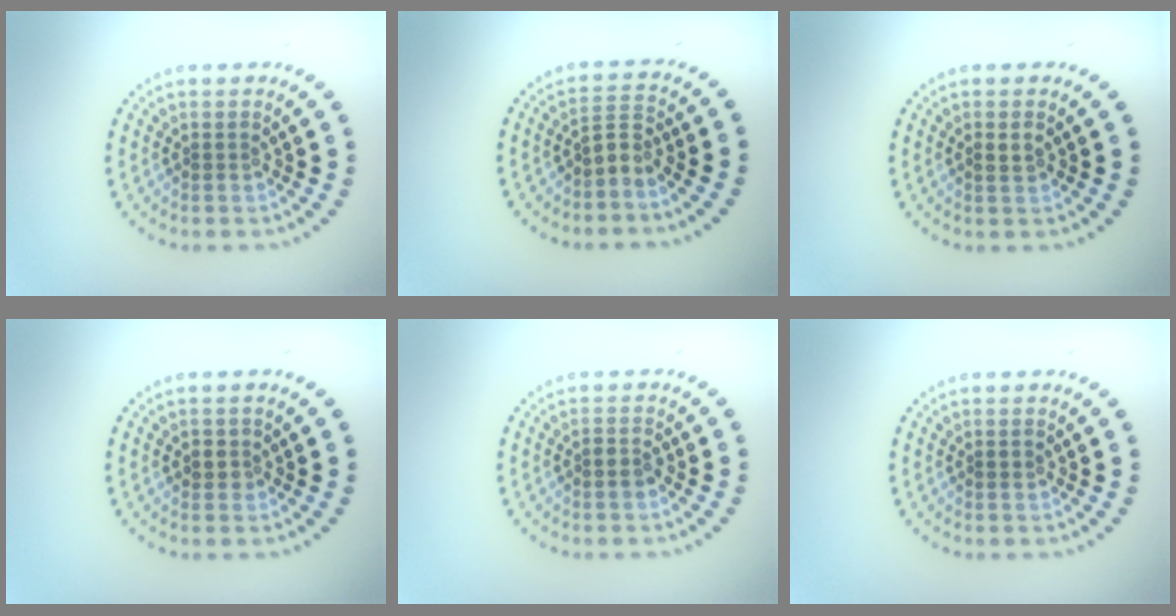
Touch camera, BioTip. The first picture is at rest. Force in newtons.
{"total": 1.8, "press": 1.2, "slide": 1.3}
{"total": 1.0, "press": 1.0, "slide": 0.2}
{"total": 1.3, "press": 1.1, "slide": 0.6}
{"total": 1.3, "press": 1.2, "slide": 0.4}
{"total": 0.7, "press": 0.7, "slide": 0.1}